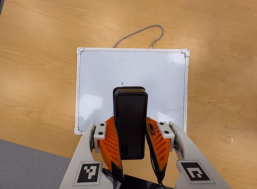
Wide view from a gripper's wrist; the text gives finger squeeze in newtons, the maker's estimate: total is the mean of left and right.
{"total": 8.3, "left": 6.5, "right": 10.0}